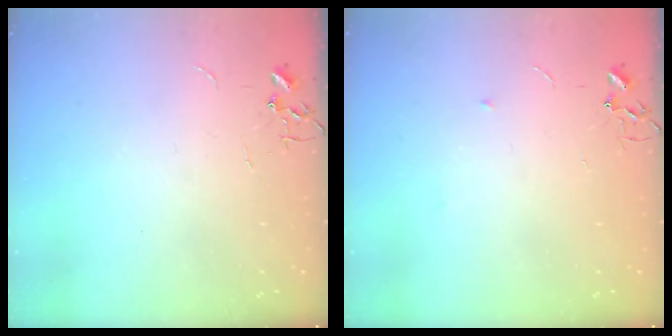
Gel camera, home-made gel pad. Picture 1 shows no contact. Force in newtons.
{"total": 4.0, "press": 3.9, "slide": 0.9}